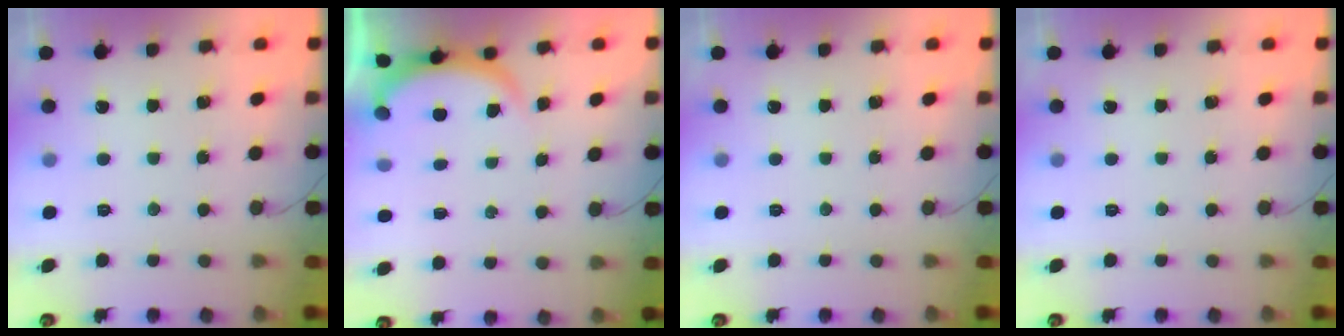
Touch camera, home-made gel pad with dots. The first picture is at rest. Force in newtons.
{"total": 3.2, "press": 3.2, "slide": 0.6}
{"total": 0.0}
{"total": 0.0}